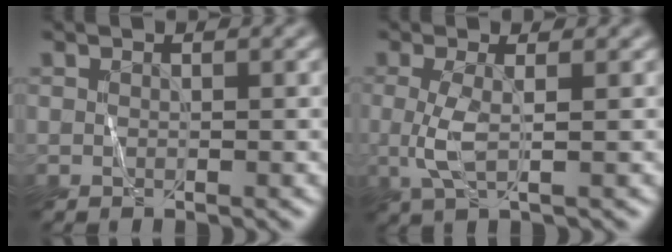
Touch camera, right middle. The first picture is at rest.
{"total": 2.4, "force": [0.0, 0.6, 2.3], "torque": [-0.060, -0.001, 0.001]}